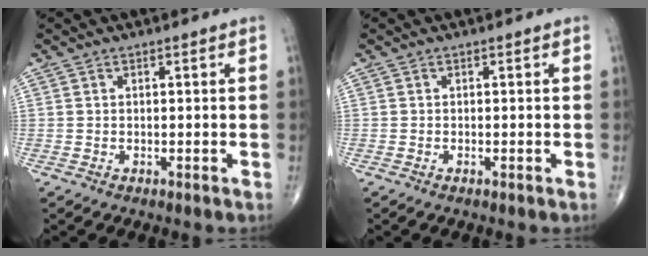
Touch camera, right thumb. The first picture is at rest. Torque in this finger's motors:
{"motor_torque": [-0.30, -0.11, -0.21, -0.05, -0.07]}